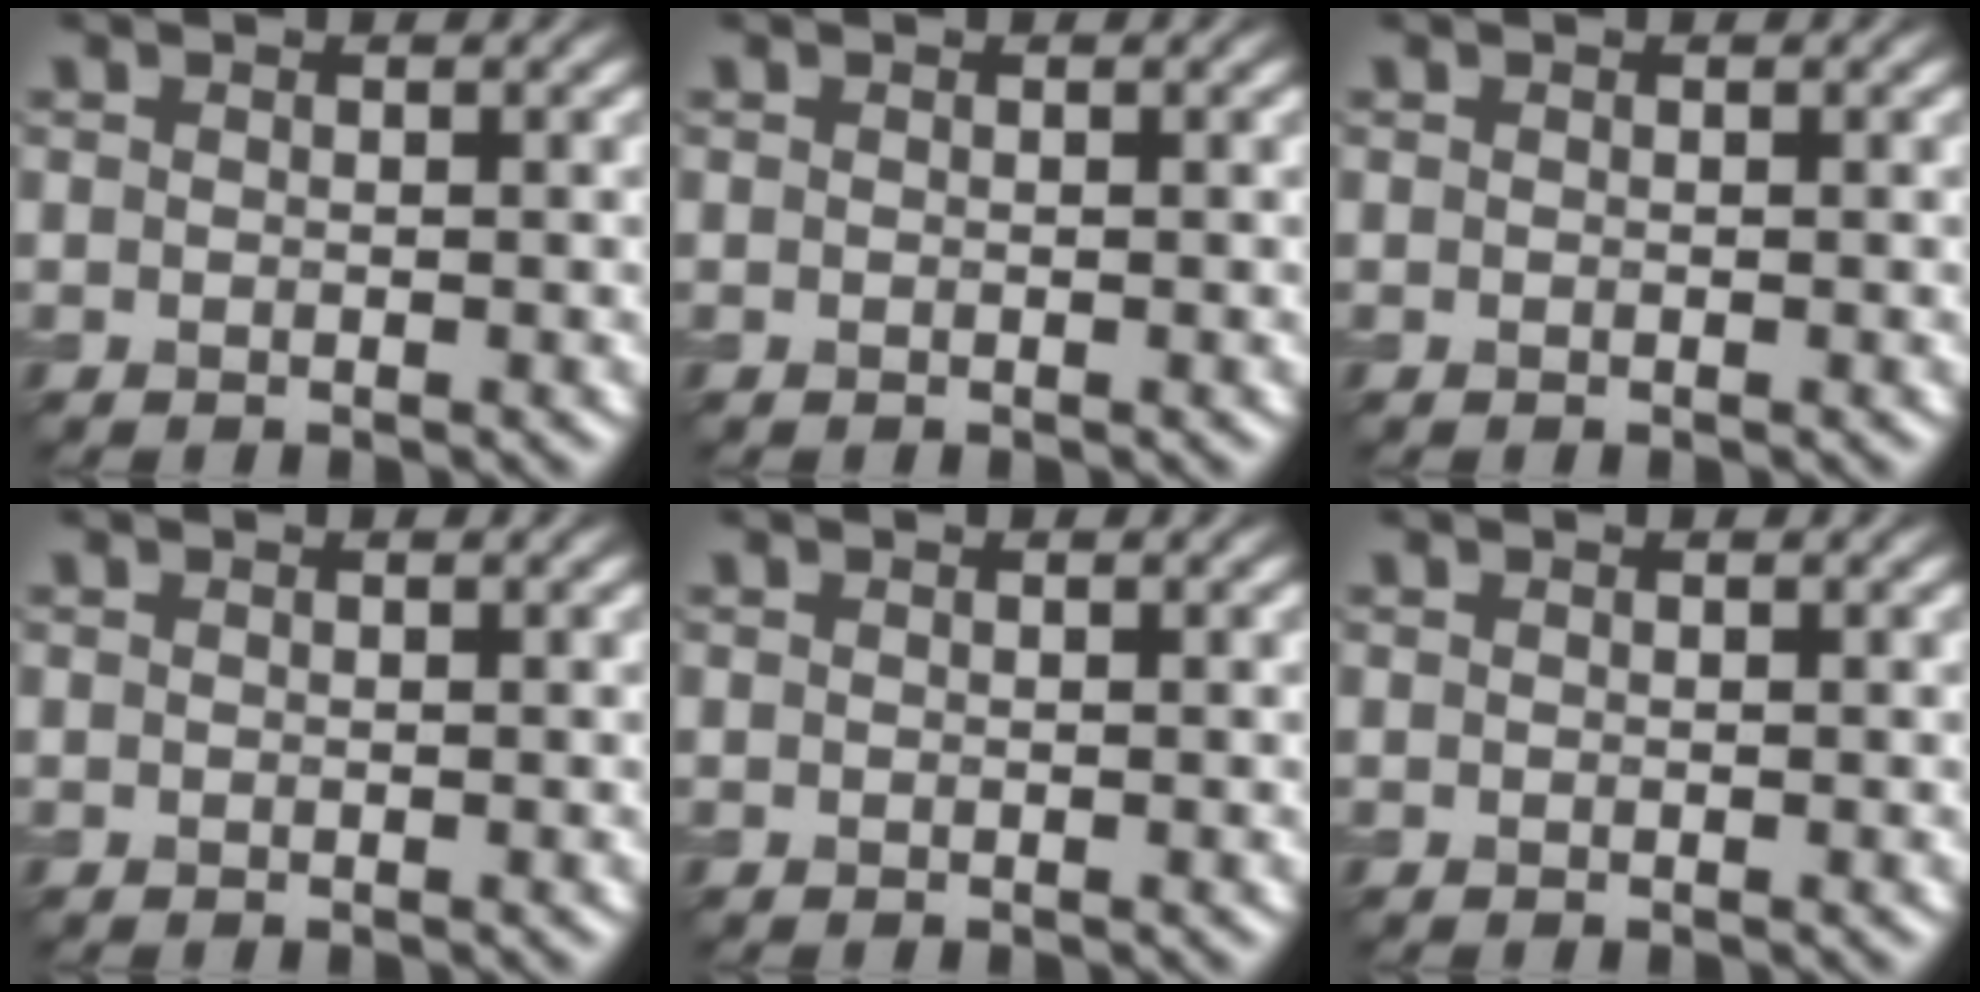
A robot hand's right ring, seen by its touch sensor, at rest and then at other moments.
{"total": 0.0}
{"total": 0.0}
{"total": 0.0}
{"total": 0.0}
{"total": 0.0}